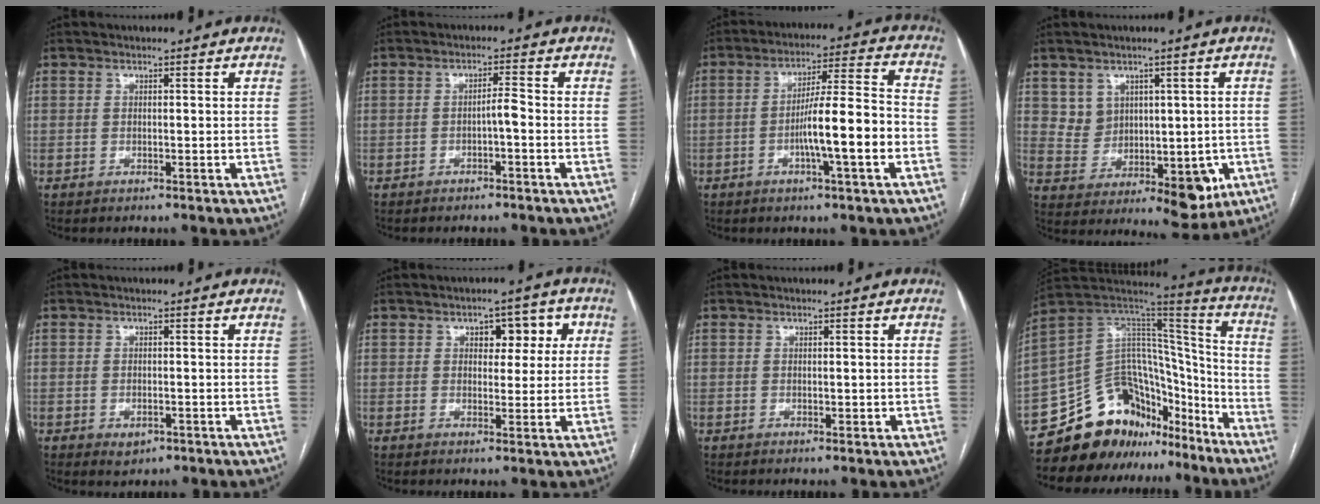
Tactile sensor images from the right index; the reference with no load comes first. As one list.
[{"total": 2.2, "force": [-1.0, 0.2, 1.9], "torque": [-0.026, 0.004, -0.018]}, {"total": 11.3, "force": [-3.2, 0.4, 10.8], "torque": [-0.178, 0.012, -0.054]}, {"total": 9.5, "force": [0.7, 7.9, 5.2], "torque": [-0.065, 0.022, 0.045]}, {"total": 2.3, "force": [-1.1, 1.5, 1.3], "torque": [-0.017, 0.000, -0.006]}, {"total": 5.4, "force": [1.8, 3.3, 4.0], "torque": [-0.039, 0.019, 0.023]}, {"total": 0.8, "force": [-0.1, 0.4, 0.6], "torque": [-0.009, 0.001, 0.001]}, {"total": 19.3, "force": [-14.6, 11.0, 6.2], "torque": [-0.097, 0.091, -0.231]}]